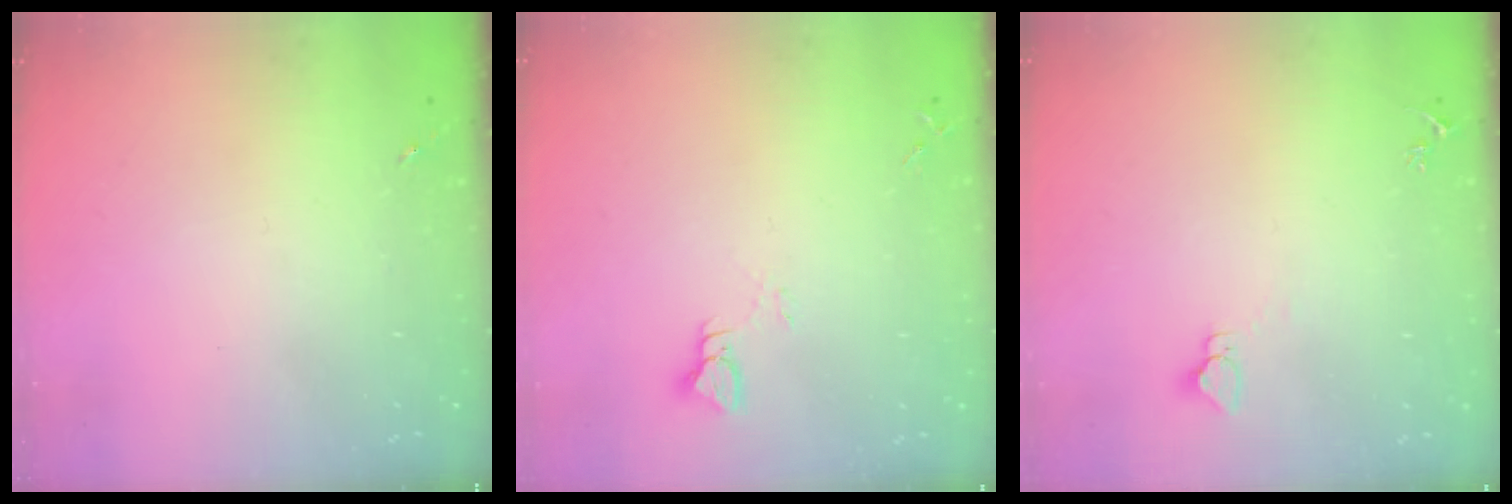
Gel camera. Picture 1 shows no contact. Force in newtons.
{"total": 2.9, "press": 2.9, "slide": 0.2}
{"total": 2.9, "press": 2.9, "slide": 0.1}